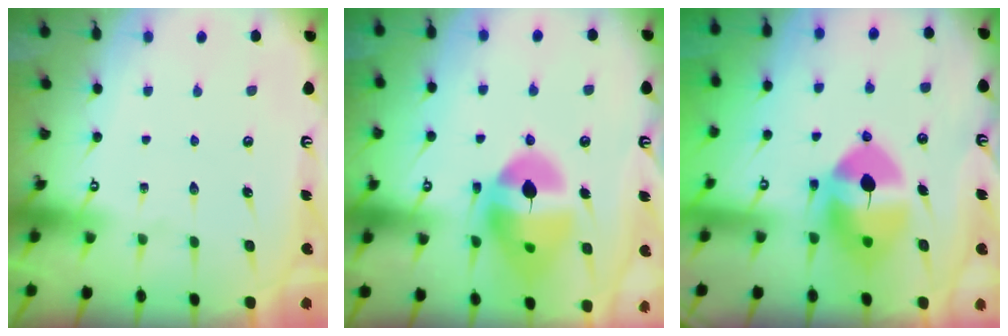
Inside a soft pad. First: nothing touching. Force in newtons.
{"total": 15.5, "press": 15.4, "slide": 1.8}
{"total": 12.6, "press": 12.4, "slide": 2.3}